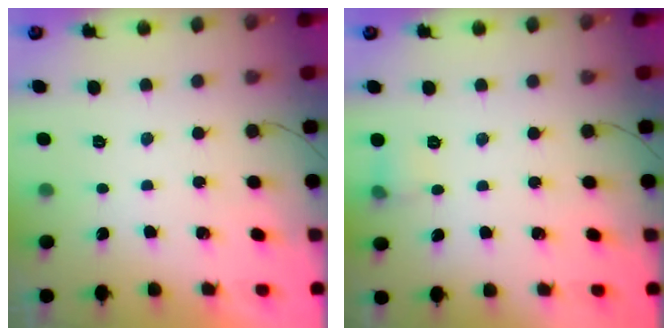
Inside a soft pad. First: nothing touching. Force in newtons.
{"total": 5.7, "press": 5.5, "slide": 1.7}